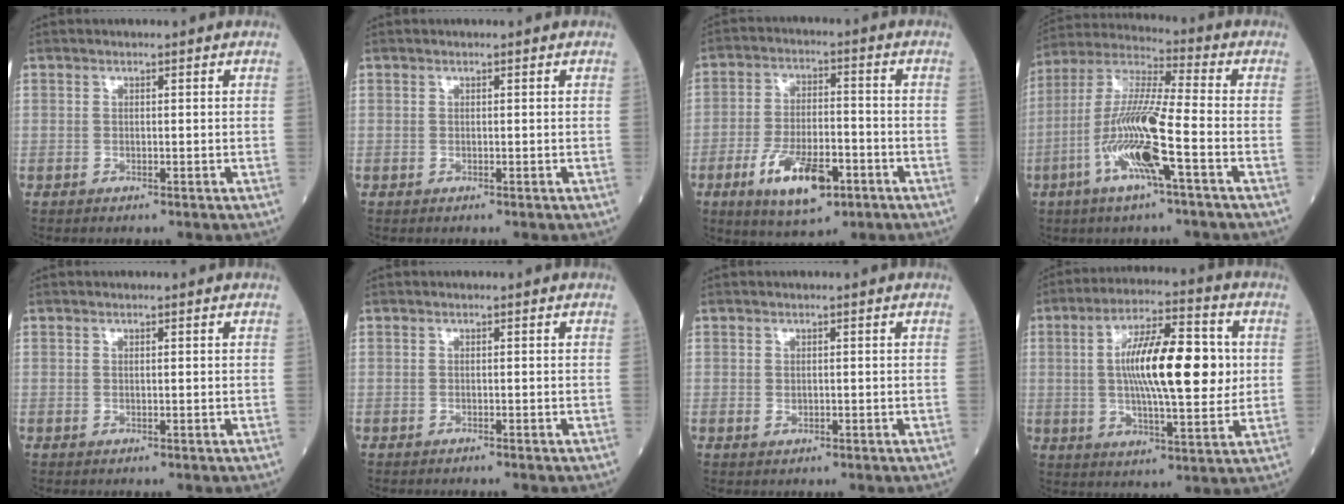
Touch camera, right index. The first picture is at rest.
{"total": 0.0}
{"total": 11.2, "force": [-5.3, 4.0, 9.1], "torque": [-0.171, -0.009, -0.084]}
{"total": 13.9, "force": [-4.6, 0.7, 13.1], "torque": [-0.270, -0.002, -0.093]}
{"total": 0.0}
{"total": 0.9, "force": [-0.8, -0.1, 0.4], "torque": [-0.001, 0.001, -0.012]}
{"total": 0.8, "force": [-0.1, 0.6, 0.5], "torque": [-0.010, -0.002, 0.002]}
{"total": 15.5, "force": [1.7, 3.5, 15.1], "torque": [-0.257, 0.016, 0.024]}